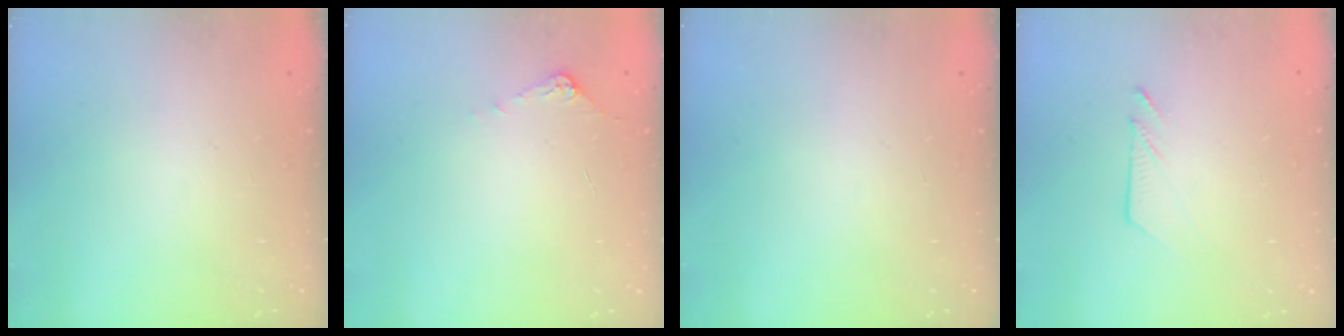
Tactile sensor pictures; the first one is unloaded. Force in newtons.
{"total": 5.4, "press": 5.4, "slide": 0.5}
{"total": 0.0}
{"total": 2.5, "press": 2.5, "slide": 0.4}